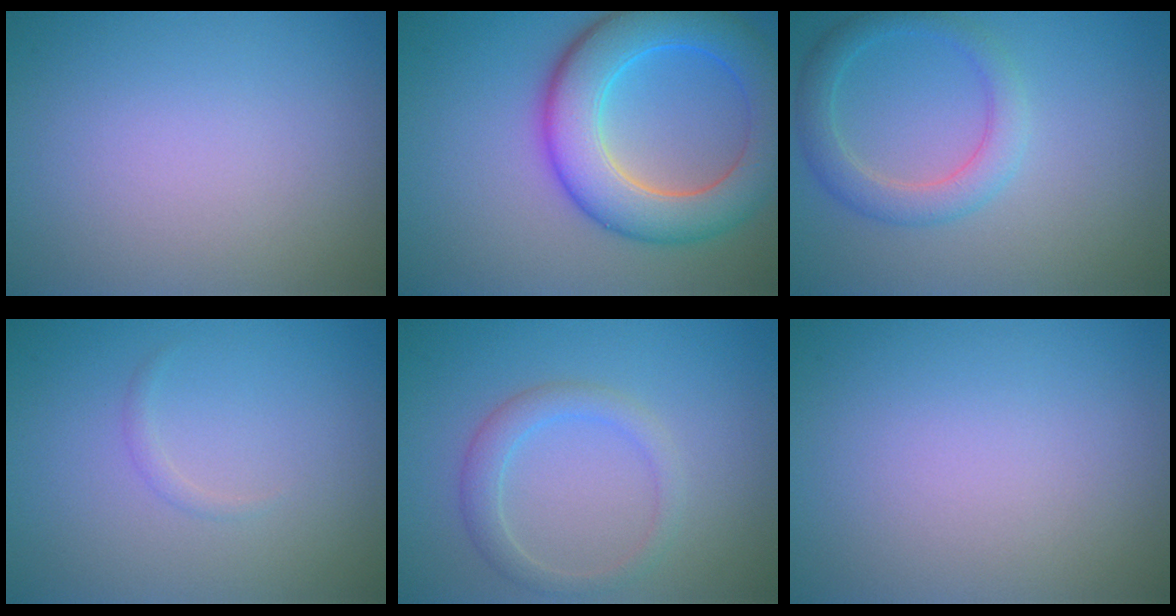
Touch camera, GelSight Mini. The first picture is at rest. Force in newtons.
{"total": 8.5, "press": 8.5, "slide": 0.5}
{"total": 3.1, "press": 3.1, "slide": 0.1}
{"total": 0.6, "press": 0.6, "slide": 0.0}
{"total": 2.4, "press": 2.4, "slide": 0.1}
{"total": 0.0}